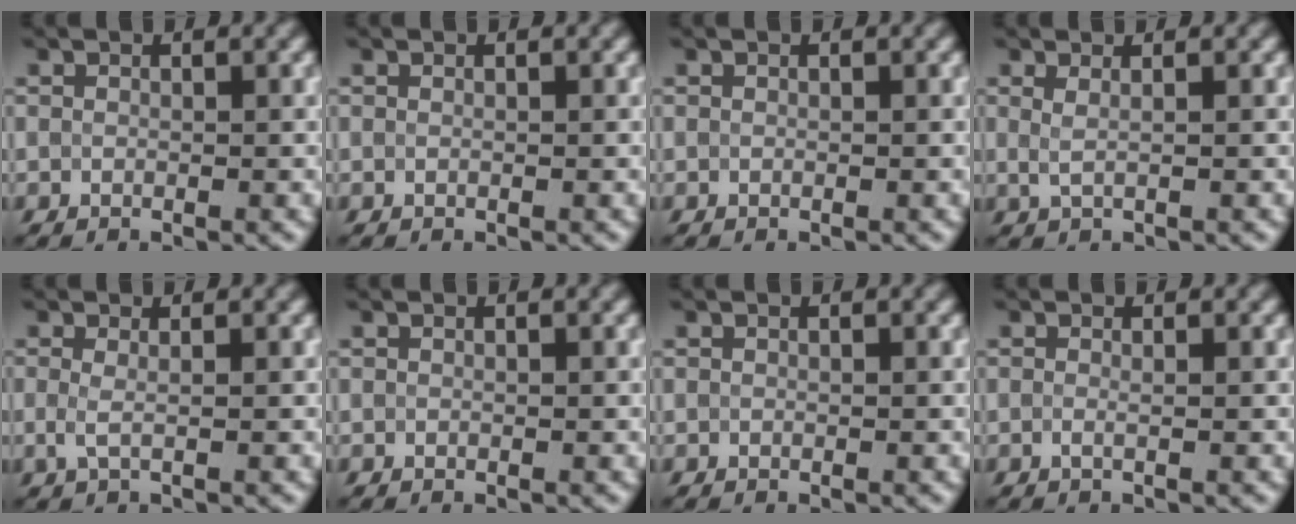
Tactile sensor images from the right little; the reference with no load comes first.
{"total": 0.0}
{"total": 0.0}
{"total": 1.5, "force": [0.6, 0.7, 1.3], "torque": [-0.020, -0.005, 0.006]}
{"total": 1.5, "force": [0.0, 0.5, 1.4], "torque": [-0.029, -0.003, -0.001]}
{"total": 0.0}
{"total": 0.0}
{"total": 0.7, "force": [-0.1, 0.2, 0.7], "torque": [-0.014, -0.007, -0.005]}